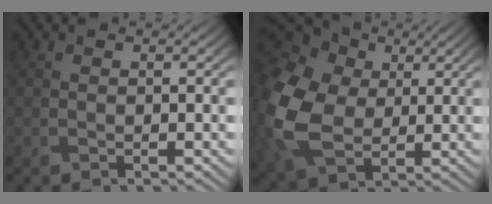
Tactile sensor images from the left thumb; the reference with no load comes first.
{"total": 16.7, "force": [2.0, 13.0, 10.4], "torque": [-0.321, -0.020, 0.064]}